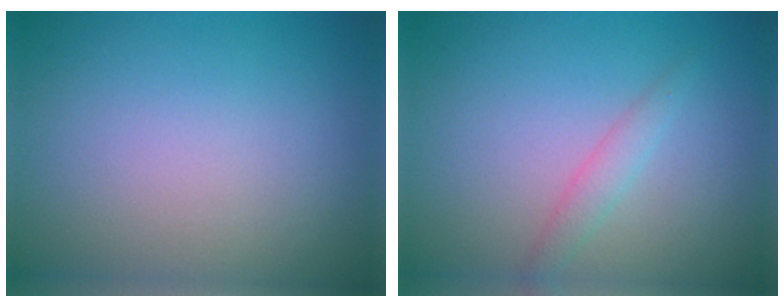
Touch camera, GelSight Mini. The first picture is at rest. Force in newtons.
{"total": 1.5, "press": 1.5, "slide": 0.1}